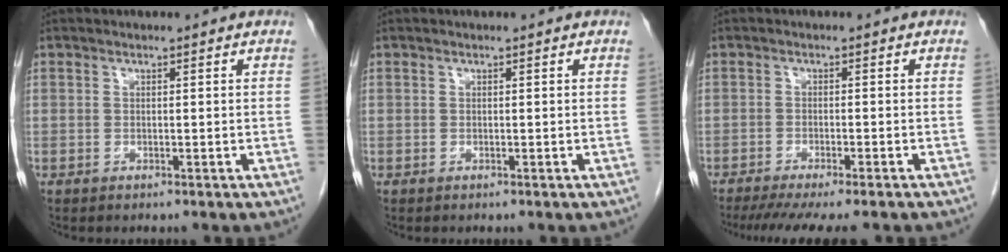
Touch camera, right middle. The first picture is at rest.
{"total": 0.0}
{"total": 10.9, "force": [-9.4, 0.6, 5.5], "torque": [-0.068, -0.023, -0.131]}